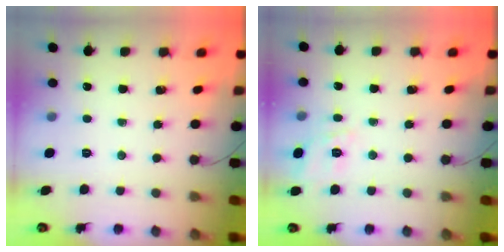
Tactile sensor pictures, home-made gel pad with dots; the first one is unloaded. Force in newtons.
{"total": 3.4, "press": 3.1, "slide": 1.4}